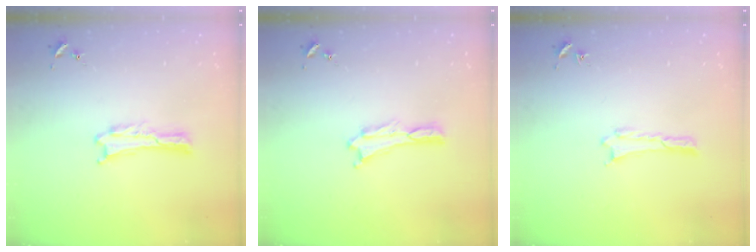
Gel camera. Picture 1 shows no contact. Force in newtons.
{"total": 0.0}
{"total": 0.0}